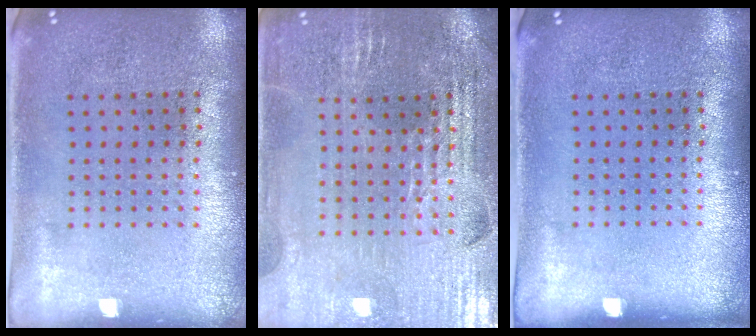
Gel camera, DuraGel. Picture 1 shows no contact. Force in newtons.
{"total": 3.0, "press": 3.0, "slide": 0.4}
{"total": 0.0}